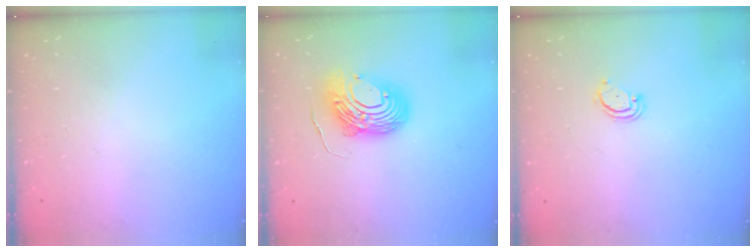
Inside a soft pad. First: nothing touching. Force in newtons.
{"total": 12.7, "press": 12.6, "slide": 1.6}
{"total": 2.9, "press": 2.9, "slide": 0.2}